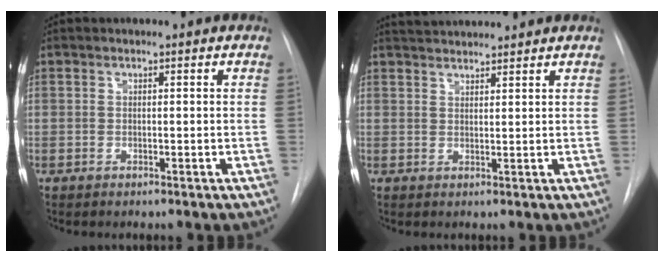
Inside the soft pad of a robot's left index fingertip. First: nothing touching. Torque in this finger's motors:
{"motor_torque": [-0.12, -0.58, 0.07, 0.04]}